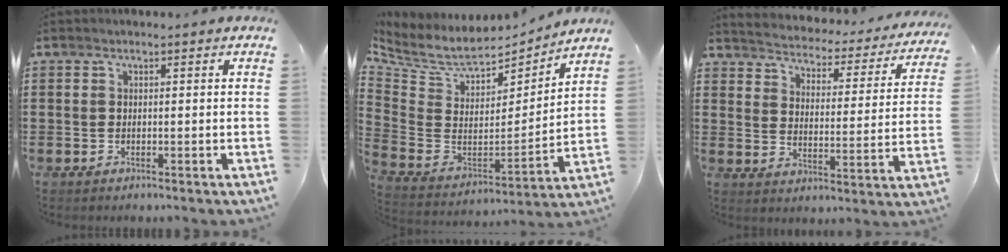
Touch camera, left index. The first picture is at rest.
{"total": 7.9, "force": [6.7, 2.8, 3.3], "torque": [-0.100, -0.046, 0.116]}
{"total": 2.6, "force": [2.6, -0.1, 0.0], "torque": [-0.021, -0.033, 0.033]}